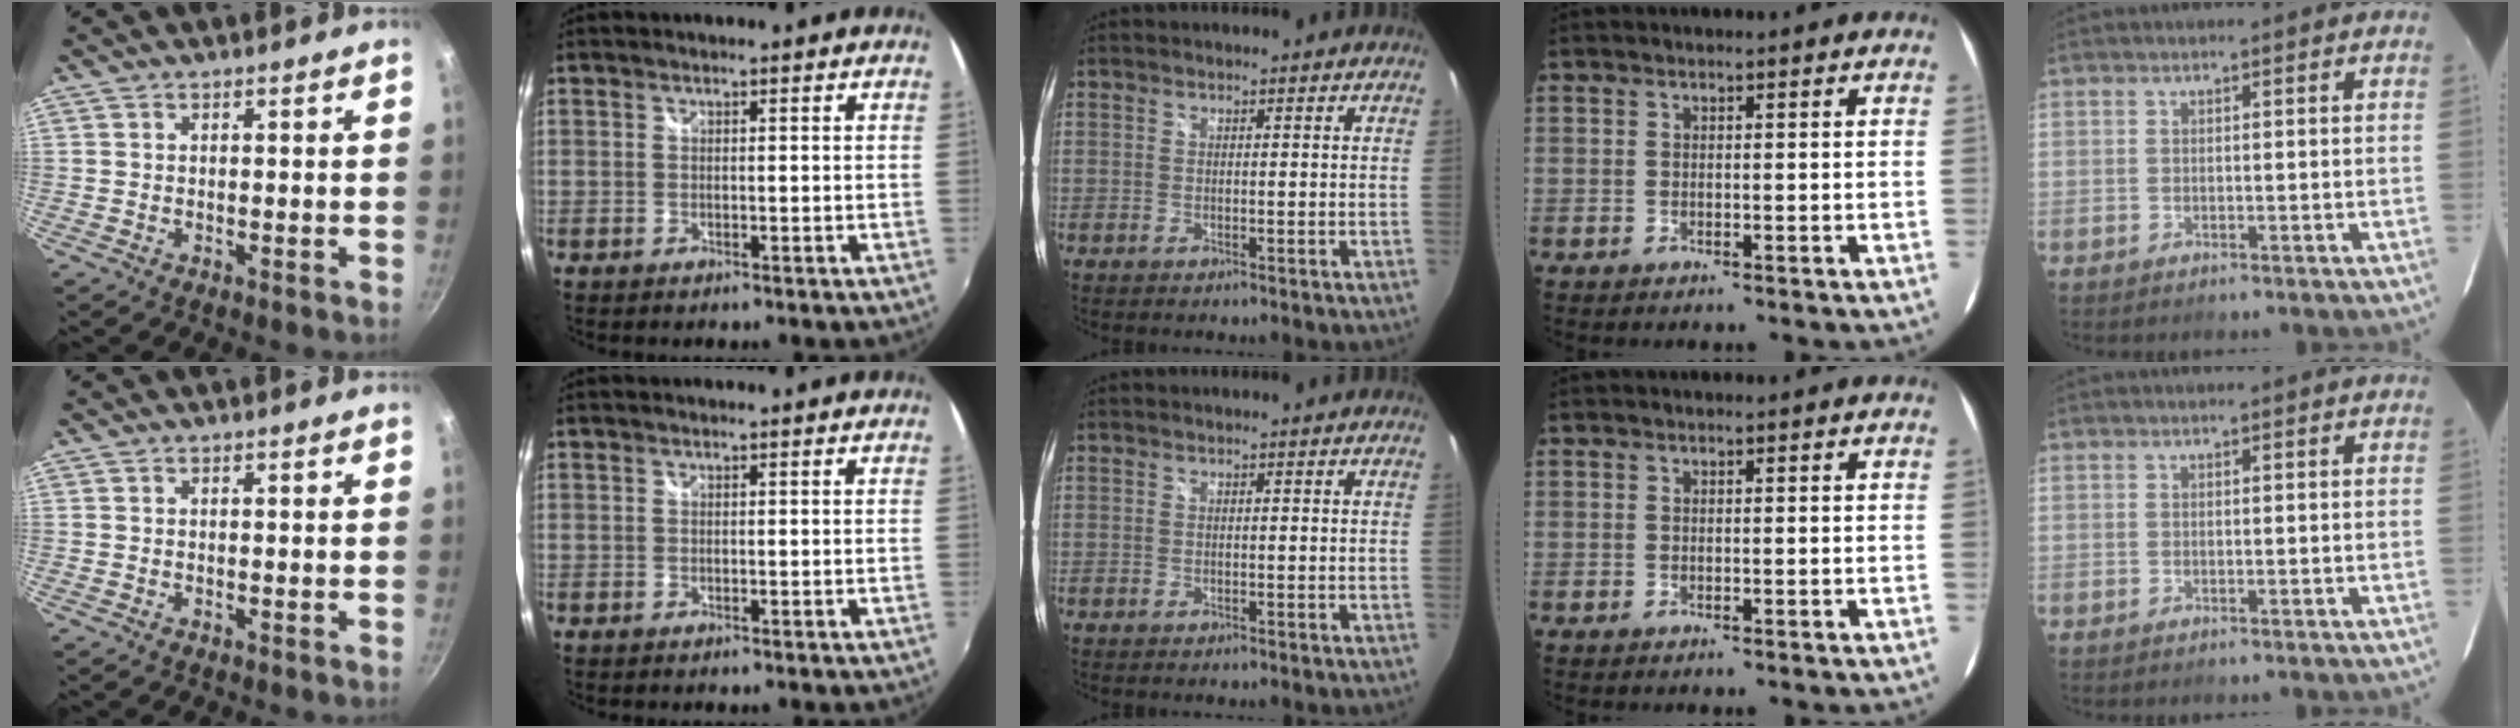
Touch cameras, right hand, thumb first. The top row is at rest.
{}